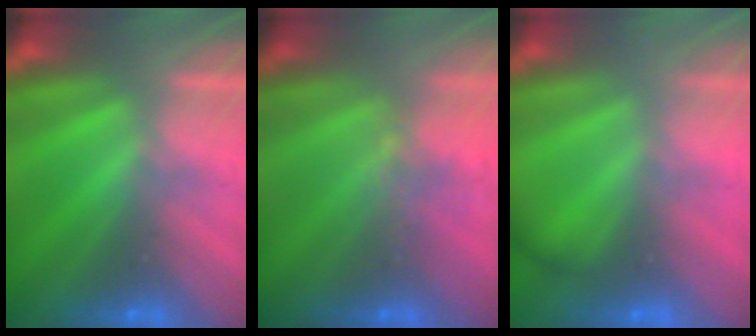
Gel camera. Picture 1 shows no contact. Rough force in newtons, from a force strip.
{"total": 4.0}
{"total": 2.1}